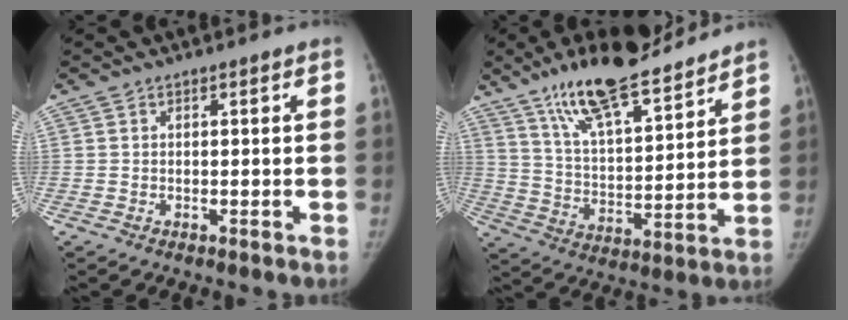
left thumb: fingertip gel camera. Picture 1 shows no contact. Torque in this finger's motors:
{"motor_torque": [0.96, -0.73, 1.42, -1.35, 0.36]}